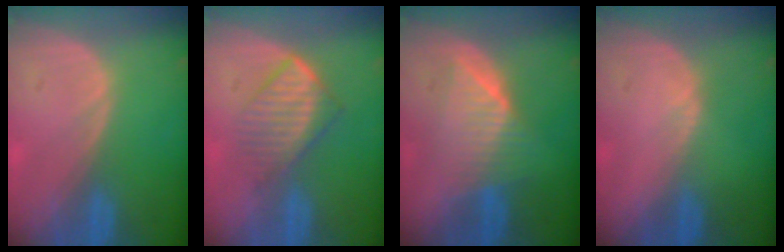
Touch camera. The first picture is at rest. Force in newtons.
{"total": 6.9, "press": 6.0, "slide": 3.5}
{"total": 6.5, "press": 6.5, "slide": 0.6}
{"total": 0.7, "press": 0.4, "slide": 0.5}